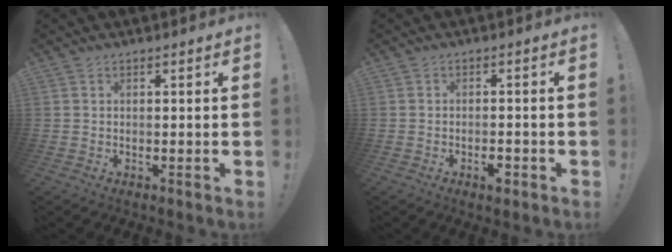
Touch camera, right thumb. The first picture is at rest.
{"total": 2.8, "force": [-1.7, 1.1, 2.0], "torque": [-0.027, 0.009, -0.027]}